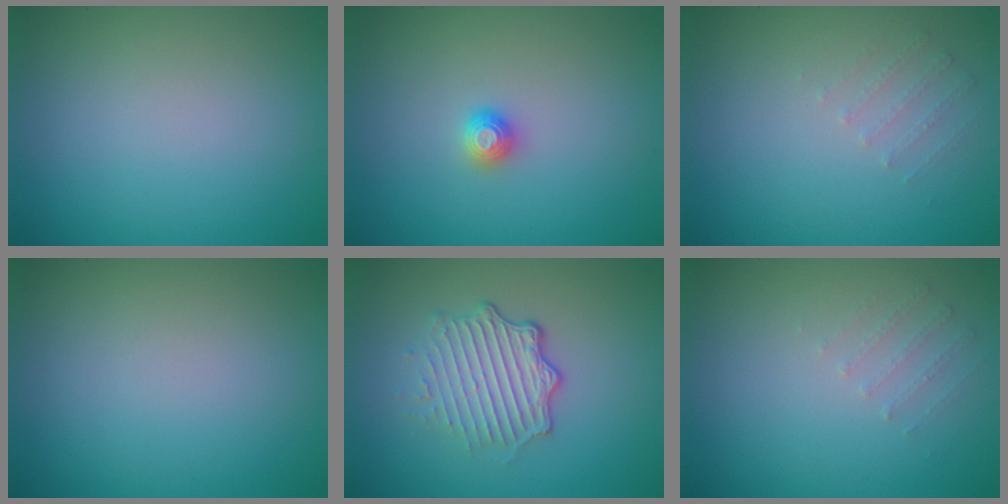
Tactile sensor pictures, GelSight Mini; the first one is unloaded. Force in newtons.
{"total": 0.9, "press": 0.9, "slide": 0.0}
{"total": 0.6, "press": 0.5, "slide": 0.4}
{"total": 0.0}
{"total": 4.7, "press": 3.2, "slide": 3.4}
{"total": 0.6, "press": 0.5, "slide": 0.4}